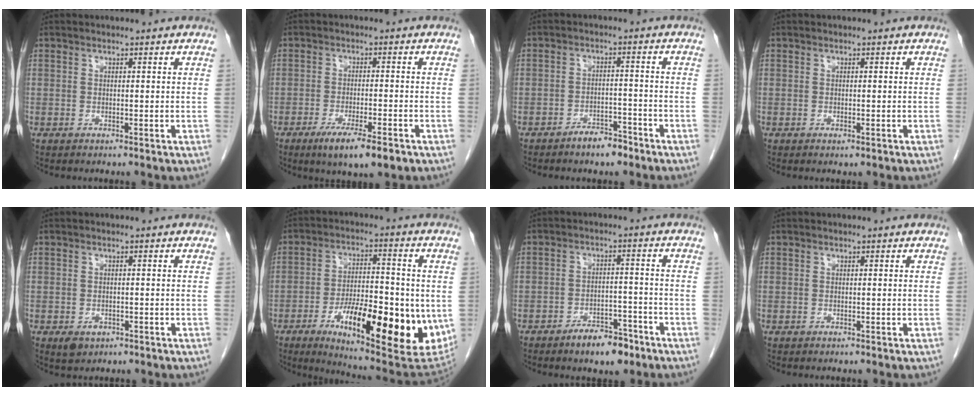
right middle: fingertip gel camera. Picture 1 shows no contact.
{"total": 8.0, "force": [-4.9, 1.1, 6.2], "torque": [-0.098, -0.016, -0.076]}
{"total": 4.0, "force": [-3.3, 1.5, 1.9], "torque": [-0.028, 0.005, -0.051]}
{"total": 0.6, "force": [-0.3, 0.2, 0.5], "torque": [-0.008, -0.002, -0.002]}
{"total": 2.3, "force": [-1.1, 1.5, 1.3], "torque": [-0.023, -0.002, -0.008]}
{"total": 21.3, "force": [-5.8, 5.7, 19.7], "torque": [-0.257, -0.023, -0.074]}
{"total": 6.0, "force": [-4.3, 2.5, 3.3], "torque": [-0.047, 0.007, -0.065]}
{"total": 0.0}